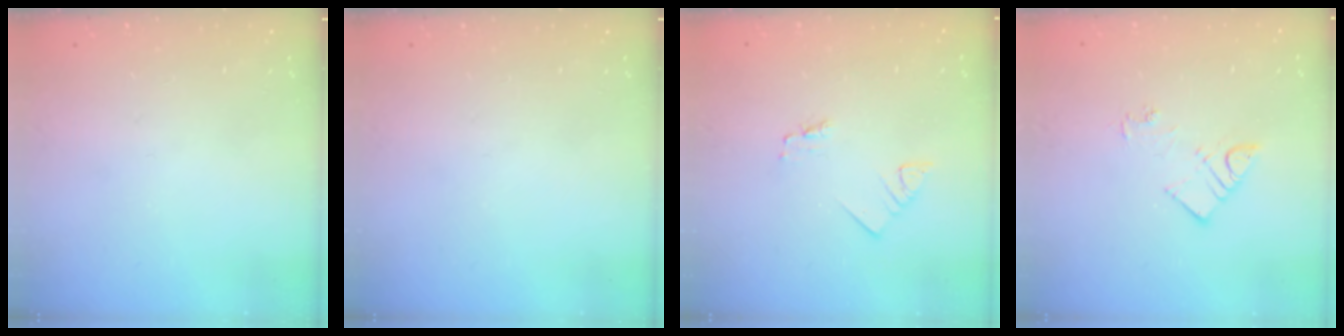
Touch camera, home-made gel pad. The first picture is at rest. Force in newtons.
{"total": 0.0}
{"total": 2.7, "press": 2.7, "slide": 0.3}
{"total": 6.0, "press": 6.0, "slide": 0.4}